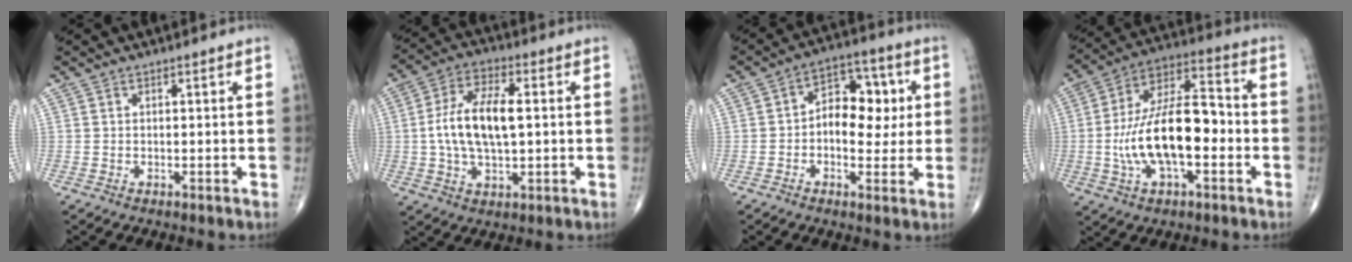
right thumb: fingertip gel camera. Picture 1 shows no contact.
{"total": 12.8, "force": [0.5, 6.2, 11.2], "torque": [-0.220, 0.014, 0.007]}
{"total": 11.4, "force": [0.7, 7.4, 8.6], "torque": [-0.085, 0.023, 0.006]}
{"total": 18.3, "force": [-3.2, 8.3, 15.9], "torque": [-0.285, 0.040, -0.060]}